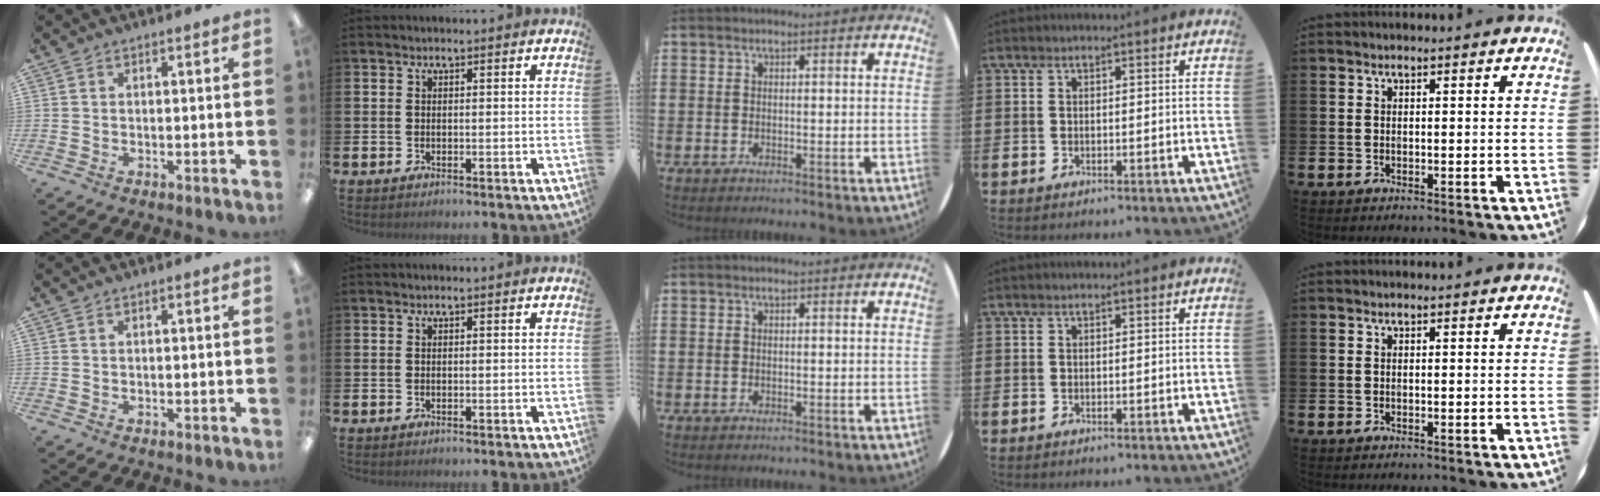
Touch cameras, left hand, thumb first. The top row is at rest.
{}